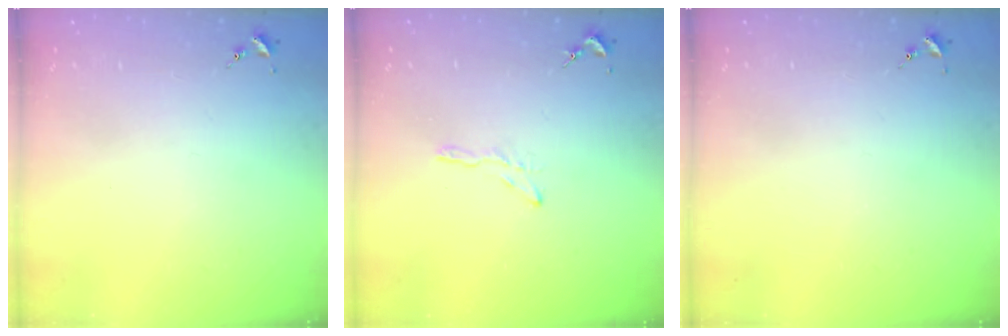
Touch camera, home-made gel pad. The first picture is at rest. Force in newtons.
{"total": 3.2, "press": 3.2, "slide": 0.3}
{"total": 0.0}